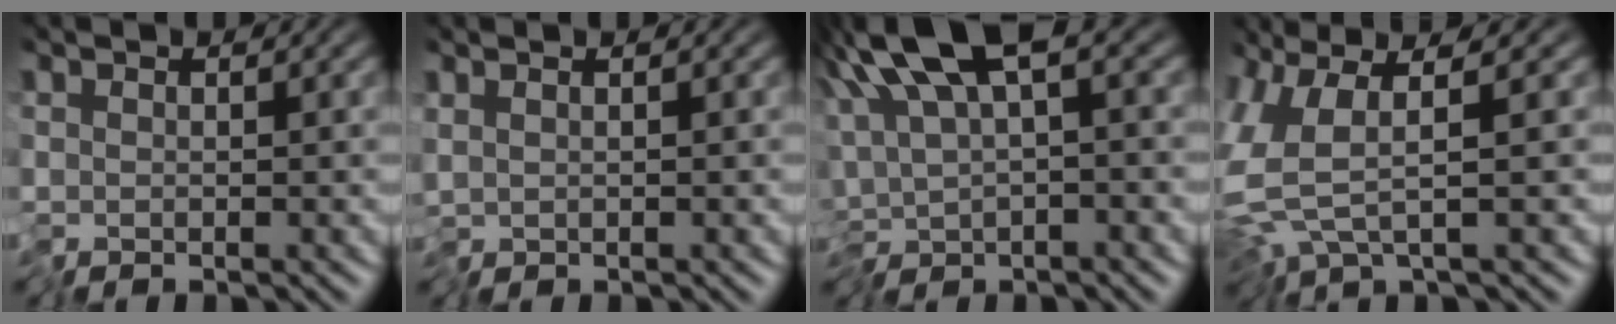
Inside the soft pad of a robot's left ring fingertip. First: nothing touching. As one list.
[{"total": 0.6, "force": [0.1, 0.2, 0.5], "torque": [-0.013, -0.001, 0.003]}, {"total": 9.7, "force": [1.6, 4.2, 8.6], "torque": [-0.172, 0.008, 0.025]}, {"total": 6.1, "force": [-0.4, 2.2, 5.7], "torque": [-0.145, -0.016, -0.004]}]